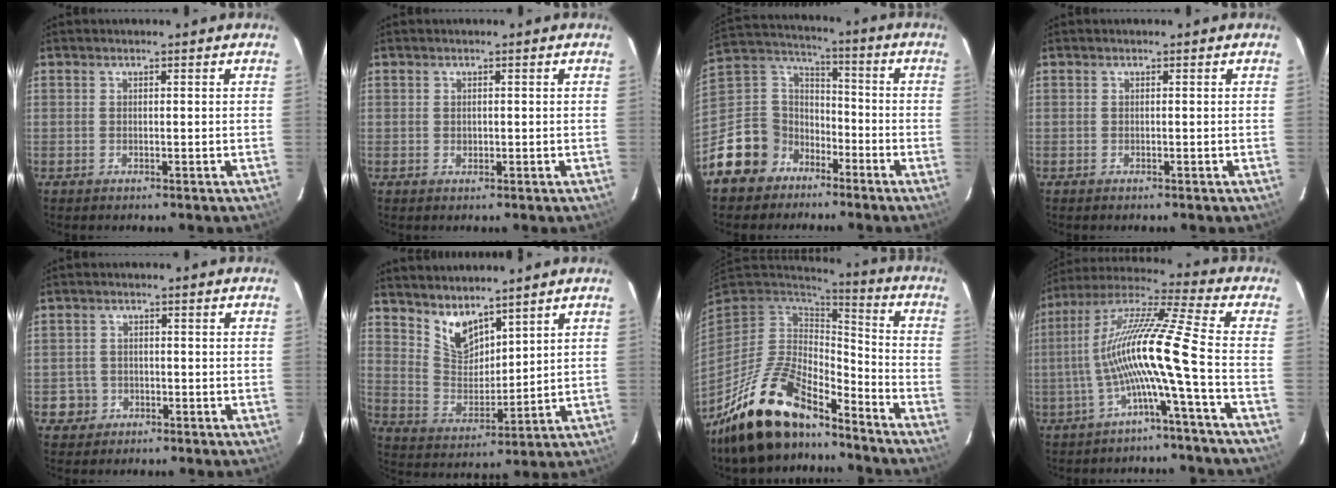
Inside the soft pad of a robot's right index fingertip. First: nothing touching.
{"total": 0.7, "force": [0.1, 0.6, 0.2], "torque": [0.000, 0.001, 0.002]}
{"total": 12.9, "force": [-8.1, 9.9, 2.1], "torque": [-0.073, 0.054, -0.142]}
{"total": 0.0}
{"total": 3.7, "force": [-1.2, 3.5, 0.0], "torque": [-0.007, 0.017, -0.016]}
{"total": 8.4, "force": [6.7, 3.3, 3.6], "torque": [-0.063, -0.003, 0.138]}
{"total": 19.3, "force": [-14.3, 7.1, 10.8], "torque": [-0.225, -0.024, -0.251]}
{"total": 13.4, "force": [-4.0, -1.7, 12.7], "torque": [-0.229, 0.002, -0.076]}